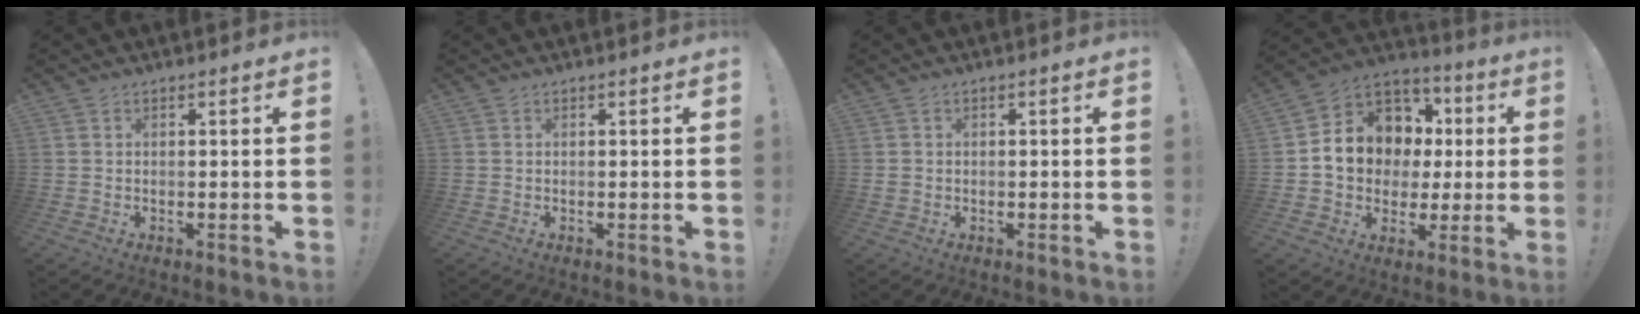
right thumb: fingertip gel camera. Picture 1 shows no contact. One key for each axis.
{"total": 0.0}
{"total": 0.9, "fx": -0.1, "fy": 0.8, "fz": 0.2, "tx": -0.003, "ty": 0.004, "tz": -0.002}
{"total": 13.8, "fx": 1.9, "fy": 11.9, "fz": 6.7, "tx": -0.093, "ty": -0.004, "tz": 0.055}